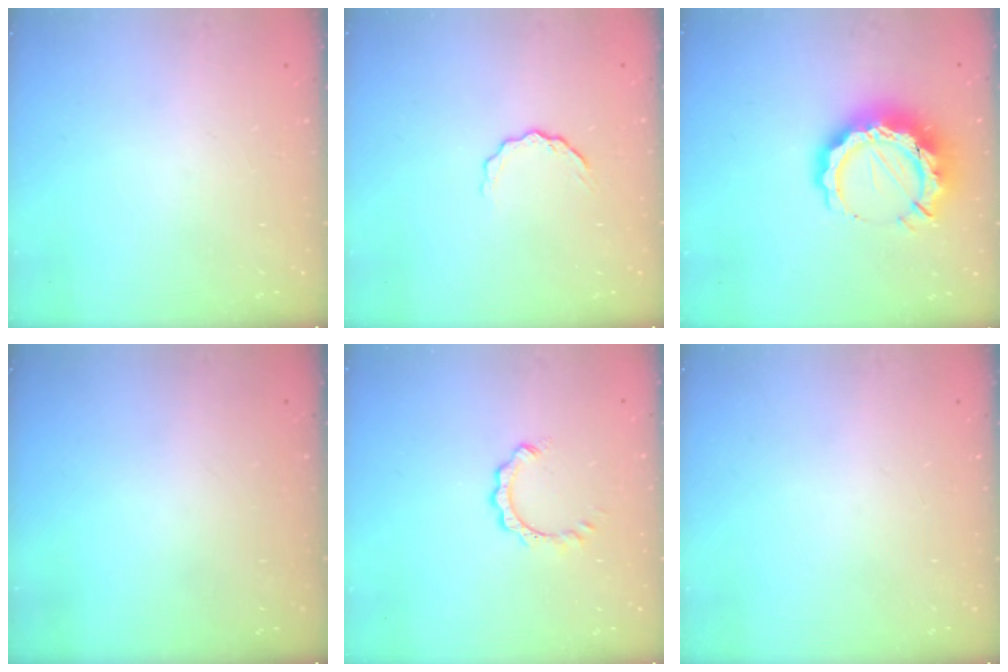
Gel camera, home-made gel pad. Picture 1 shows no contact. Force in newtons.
{"total": 5.2, "press": 5.2, "slide": 0.6}
{"total": 15.1, "press": 15.0, "slide": 1.4}
{"total": 0.0}
{"total": 4.4, "press": 4.4, "slide": 0.2}
{"total": 0.0}